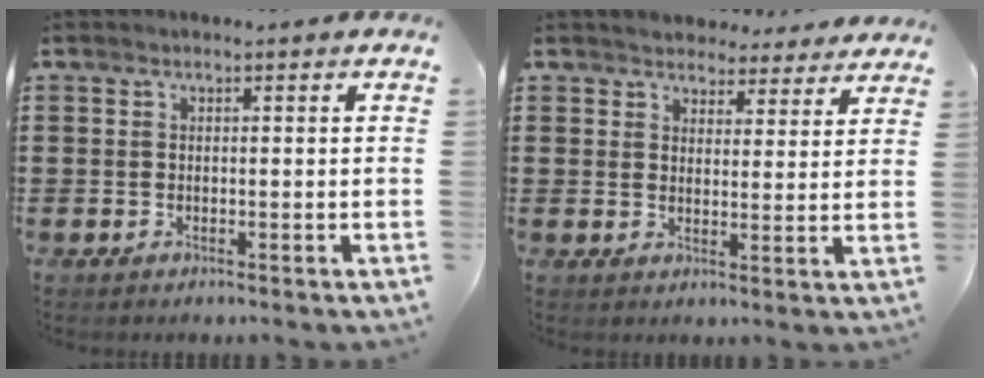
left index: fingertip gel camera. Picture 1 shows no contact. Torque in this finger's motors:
{"motor_torque": [2.14, 0.00, 0.52, 0.05]}